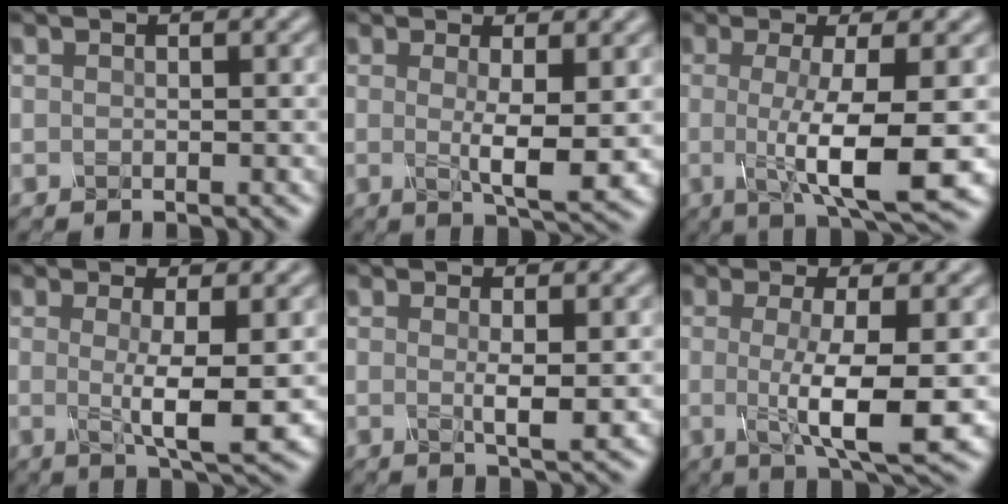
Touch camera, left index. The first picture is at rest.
{"total": 4.2, "force": [0.2, 0.7, 4.1], "torque": [-0.066, -0.012, 0.006]}
{"total": 8.0, "force": [-1.0, 1.7, 7.8], "torque": [-0.119, -0.010, -0.017]}
{"total": 4.7, "force": [-0.1, 0.8, 4.6], "torque": [-0.077, -0.010, -0.001]}
{"total": 2.2, "force": [0.1, 0.3, 2.2], "torque": [-0.039, -0.008, 0.001]}
{"total": 6.8, "force": [-0.6, 1.4, 6.6], "torque": [-0.105, -0.010, -0.010]}